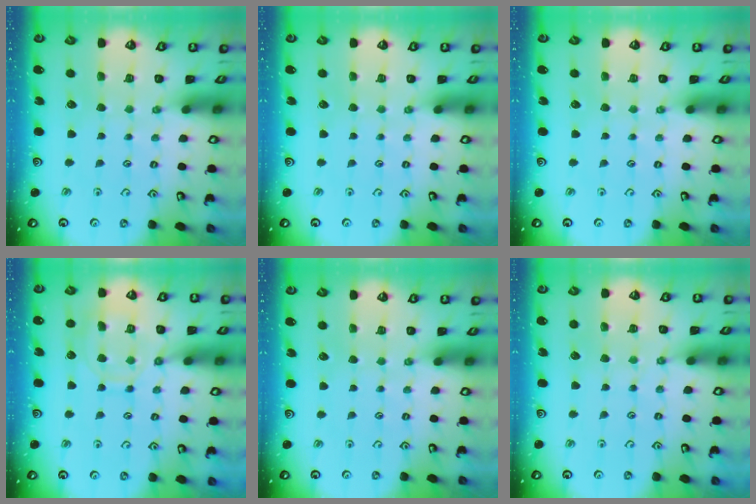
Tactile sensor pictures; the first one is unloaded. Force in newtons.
{"total": 0.0}
{"total": 0.0}
{"total": 10.5, "press": 10.4, "slide": 1.0}
{"total": 0.0}
{"total": 4.4, "press": 4.4, "slide": 0.5}